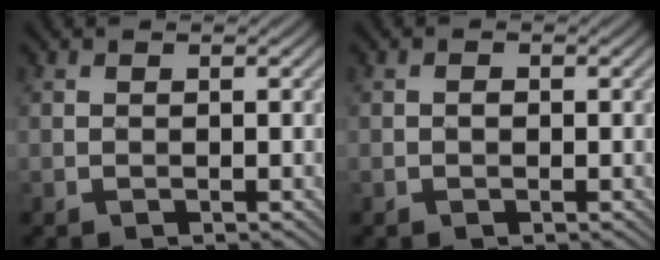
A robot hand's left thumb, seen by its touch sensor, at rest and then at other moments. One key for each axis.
{"total": 0.6, "fx": -0.2, "fy": 0.4, "fz": 0.5, "tx": -0.007, "ty": 0.001, "tz": -0.004}